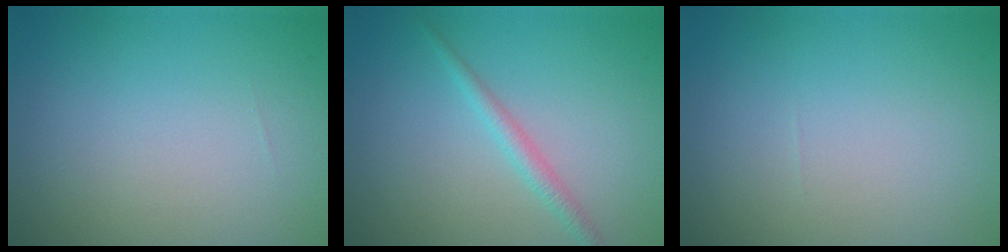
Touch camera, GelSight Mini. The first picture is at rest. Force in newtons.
{"total": 1.6, "press": 1.6, "slide": 0.1}
{"total": 0.0}